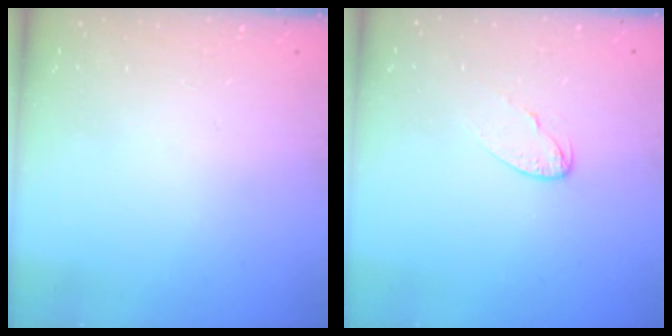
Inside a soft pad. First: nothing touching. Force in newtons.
{"total": 4.1, "press": 4.1, "slide": 0.2}